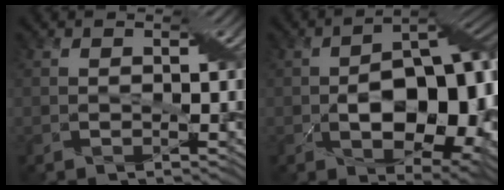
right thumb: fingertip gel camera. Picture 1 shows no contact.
{"total": 14.3, "force": [-2.1, 8.0, 11.6], "torque": [-0.171, -0.016, -0.021]}